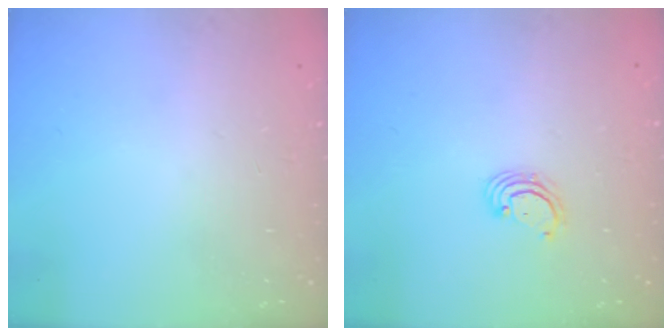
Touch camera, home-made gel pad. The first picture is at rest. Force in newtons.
{"total": 2.3, "press": 2.3, "slide": 0.1}